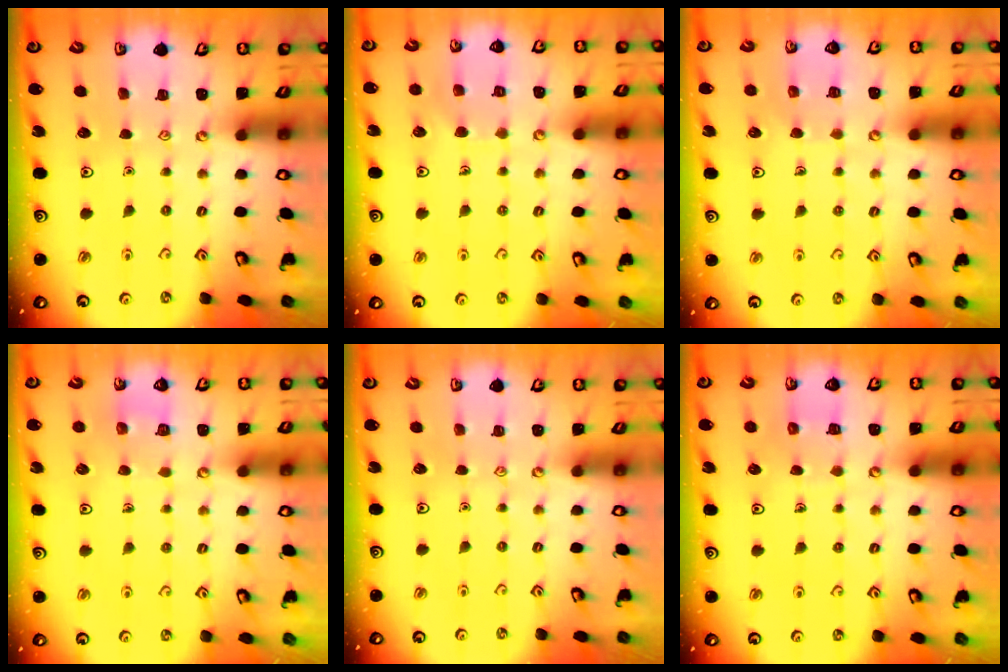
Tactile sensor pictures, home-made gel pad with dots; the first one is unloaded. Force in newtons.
{"total": 7.2, "press": 7.2, "slide": 0.5}
{"total": 6.0, "press": 6.0, "slide": 0.5}
{"total": 2.5, "press": 2.5, "slide": 0.1}
{"total": 0.0}
{"total": 6.0, "press": 6.0, "slide": 0.3}